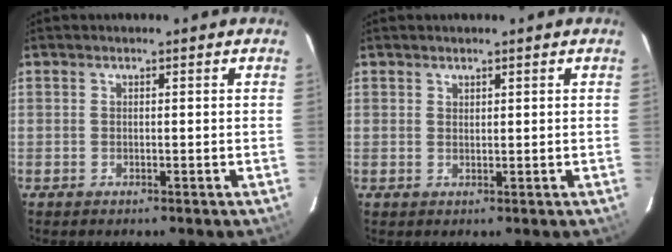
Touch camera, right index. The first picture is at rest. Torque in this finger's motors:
{"motor_torque": [-0.37, 0.13, -0.02, 0.00]}